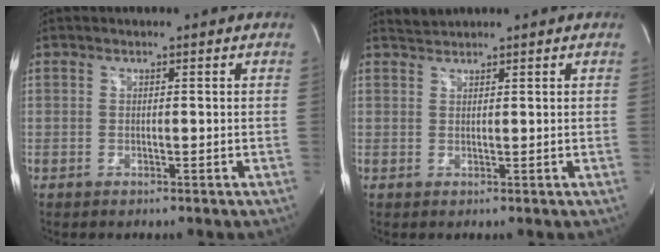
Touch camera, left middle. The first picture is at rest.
{"total": 1.3, "force": [1.3, -0.2, -0.4], "torque": [-0.001, 0.007, 0.030]}